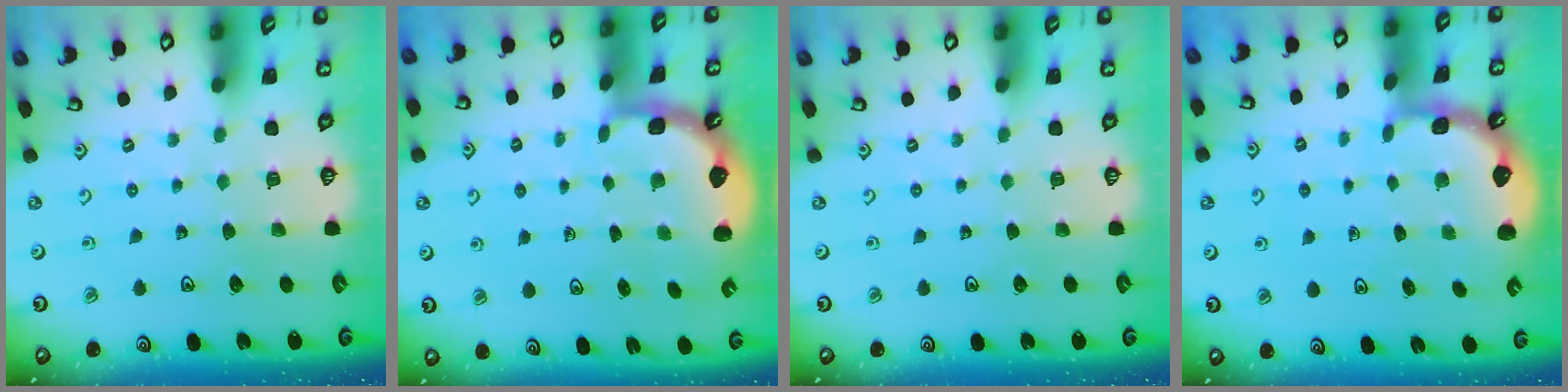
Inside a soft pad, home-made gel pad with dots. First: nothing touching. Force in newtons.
{"total": 2.3, "press": 1.7, "slide": 1.6}
{"total": 0.0}
{"total": 1.3, "press": 1.2, "slide": 0.1}